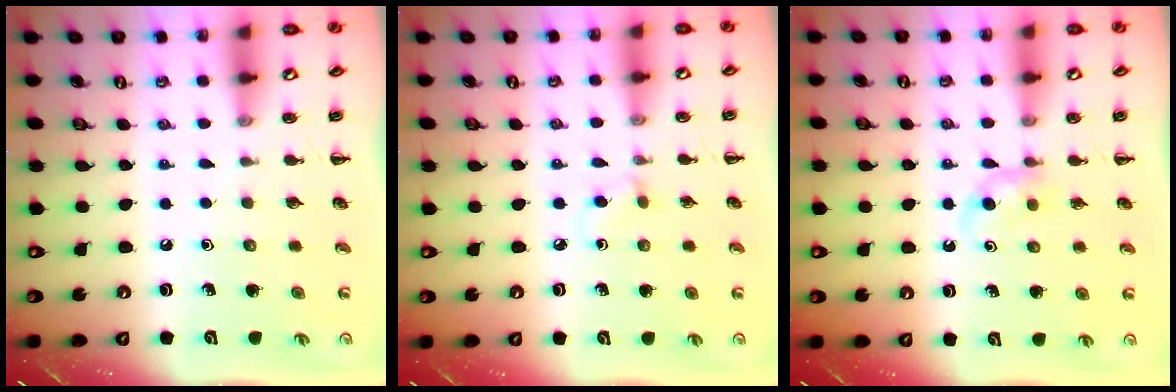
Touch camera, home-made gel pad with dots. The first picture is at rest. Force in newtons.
{"total": 3.6, "press": 3.3, "slide": 1.4}
{"total": 3.6, "press": 3.3, "slide": 1.3}